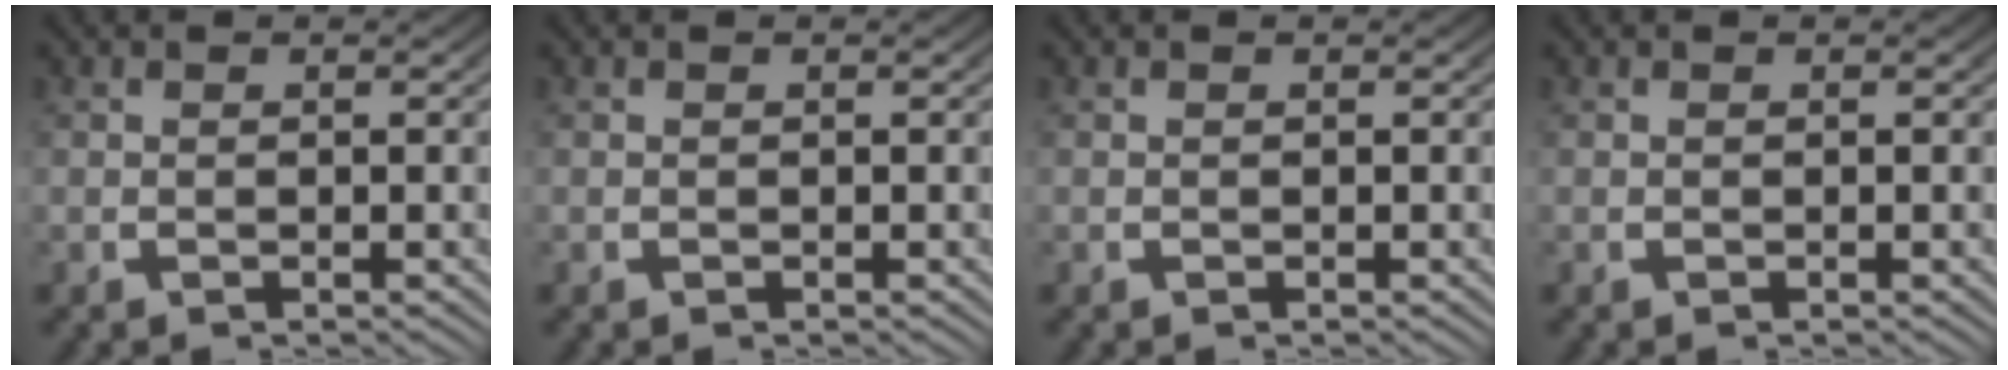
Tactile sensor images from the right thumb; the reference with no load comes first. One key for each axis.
{"total": 0.0}
{"total": 0.0}
{"total": 0.0}